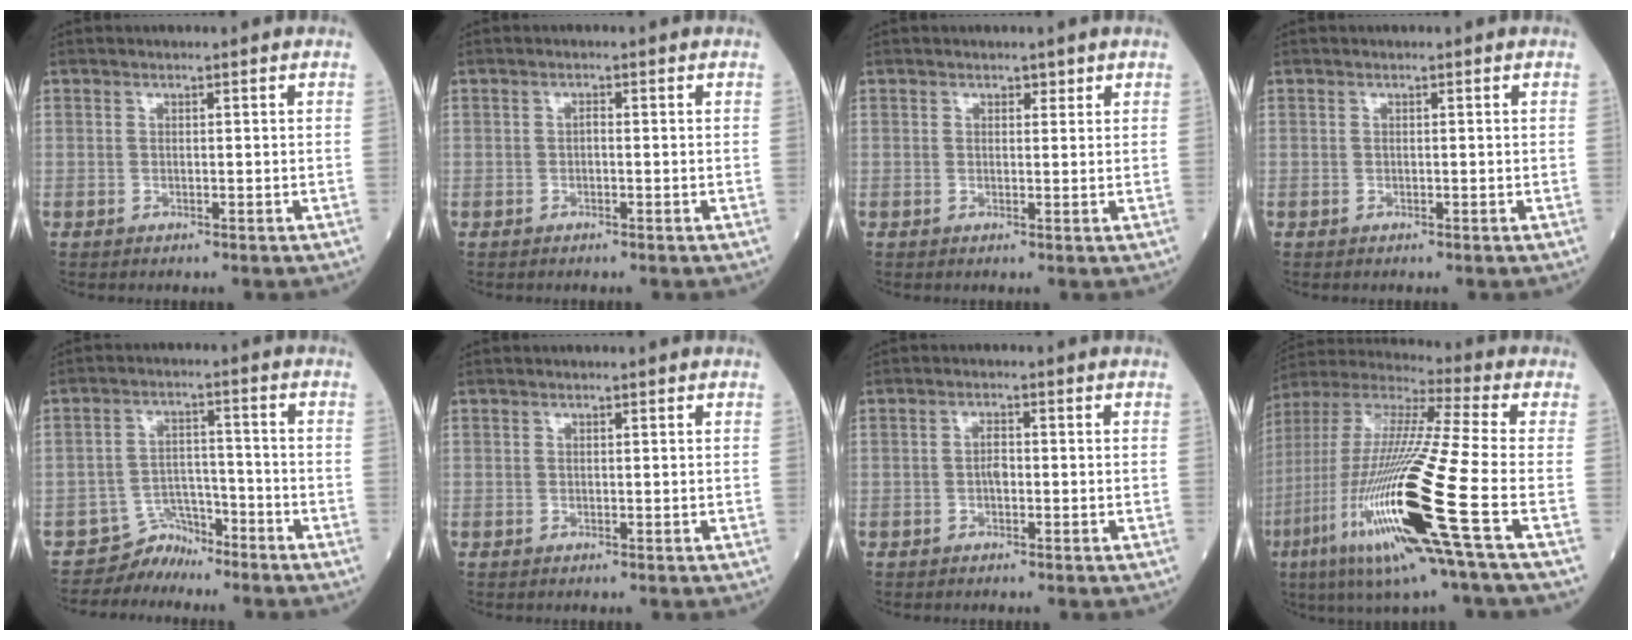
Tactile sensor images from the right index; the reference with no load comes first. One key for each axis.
{"total": 0.5, "fx": -0.2, "fy": 0.2, "fz": 0.5, "tx": -0.008, "ty": 0.002, "tz": -0.005}
{"total": 1.2, "fx": 0.8, "fy": 0.7, "fz": 0.3, "tx": 0.002, "ty": -0.003, "tz": 0.008}
{"total": 0.0}
{"total": 4.6, "fx": -4.1, "fy": 1.5, "fz": -1.2, "tx": 0.027, "ty": 0.018, "tz": -0.069}
{"total": 0.0}
{"total": 1.9, "fx": -0.3, "fy": 0.8, "fz": 1.7, "tx": -0.030, "ty": 0.003, "tz": -0.006}
{"total": 24.0, "fx": -7.9, "fy": 0.6, "fz": 22.6, "tx": -0.482, "ty": -0.043, "tz": -0.156}